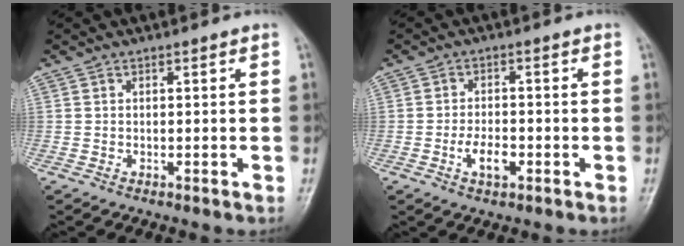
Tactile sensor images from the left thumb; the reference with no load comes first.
{"total": 4.3, "force": [-1.6, 2.3, 3.3], "torque": [-0.057, 0.009, -0.028]}